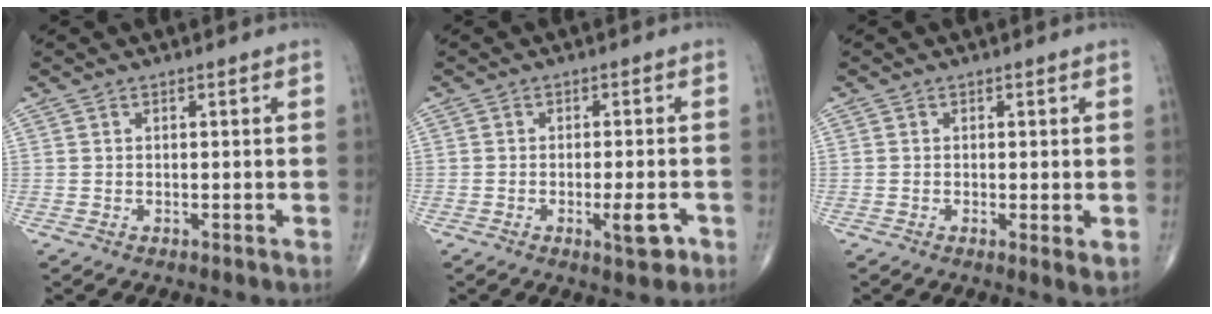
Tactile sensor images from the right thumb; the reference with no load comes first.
{"total": 4.6, "force": [-1.9, 1.4, 3.9], "torque": [-0.054, 0.001, -0.024]}
{"total": 2.3, "force": [-0.3, 0.6, 2.3], "torque": [-0.044, -0.011, -0.010]}